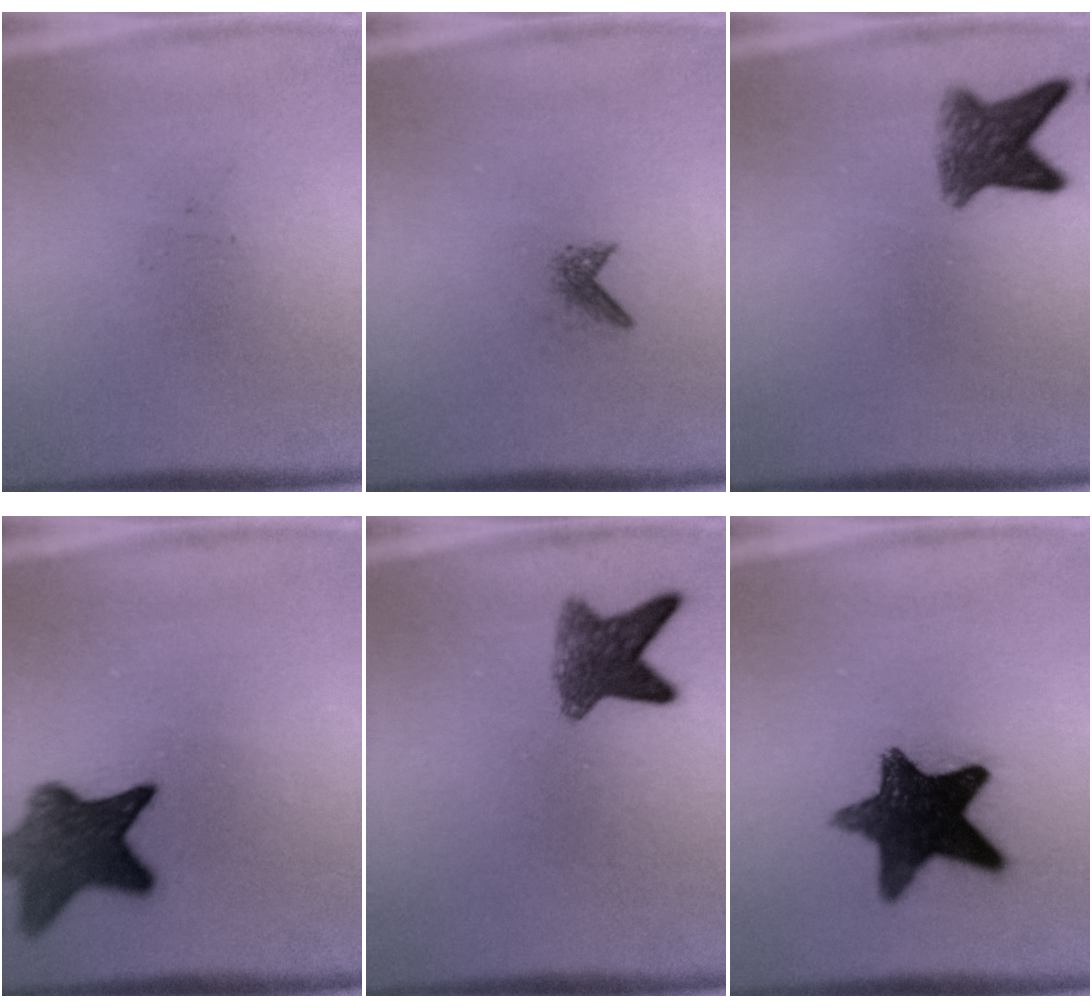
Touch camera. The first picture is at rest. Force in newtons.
{"total": 1.1}
{"total": 5.8}
{"total": 8.3}
{"total": 6.5}
{"total": 13.4}